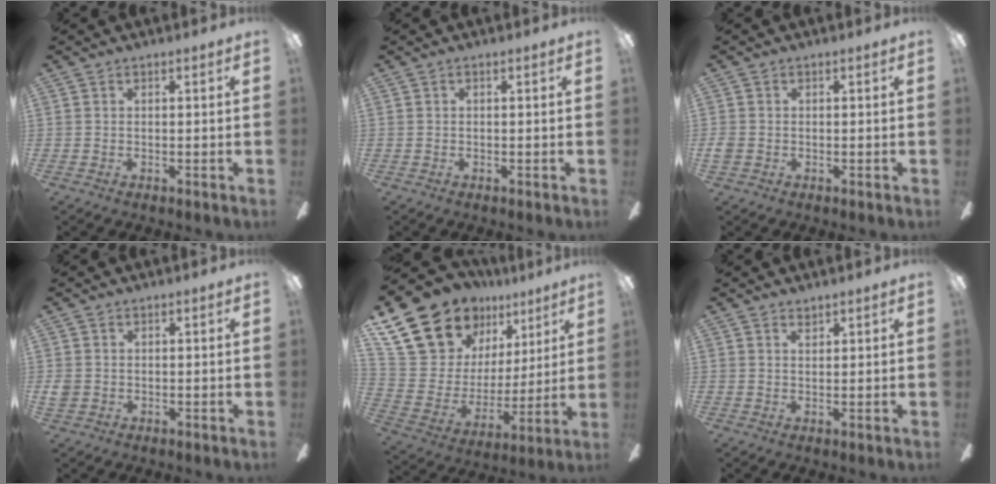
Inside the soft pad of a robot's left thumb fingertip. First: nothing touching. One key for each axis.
{"total": 0.0}
{"total": 1.9, "fx": -0.3, "fy": 1.7, "fz": 0.8, "tx": -0.013, "ty": 0.005, "tz": -0.005}
{"total": 2.3, "fx": 0.4, "fy": 2.1, "fz": 0.7, "tx": -0.014, "ty": 0.004, "tz": 0.008}
{"total": 21.6, "fx": 15.6, "fy": 12.5, "fz": 8.2, "tx": -0.174, "ty": -0.105, "tz": 0.305}
{"total": 1.5, "fx": 1.4, "fy": 0.5, "fz": 0.3, "tx": -0.006, "ty": 0.000, "tz": 0.026}